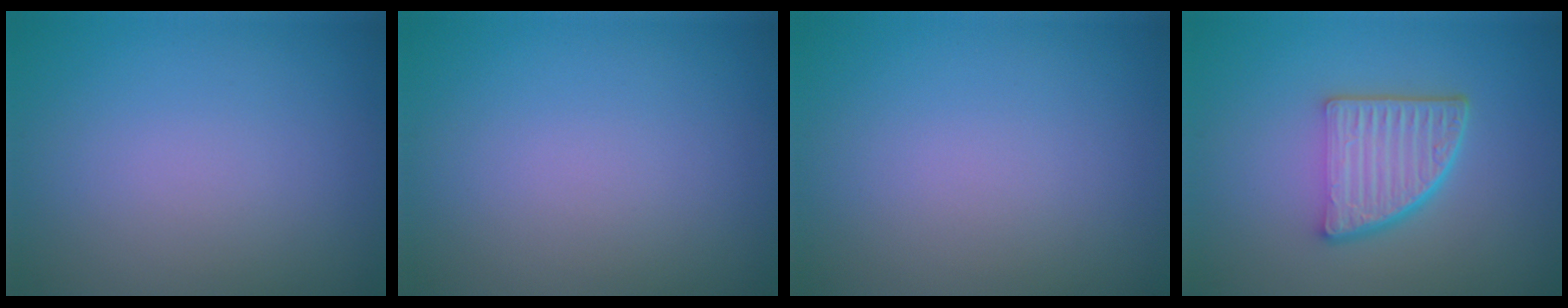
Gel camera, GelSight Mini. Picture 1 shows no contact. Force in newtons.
{"total": 0.0}
{"total": 0.0}
{"total": 5.4, "press": 3.8, "slide": 3.8}